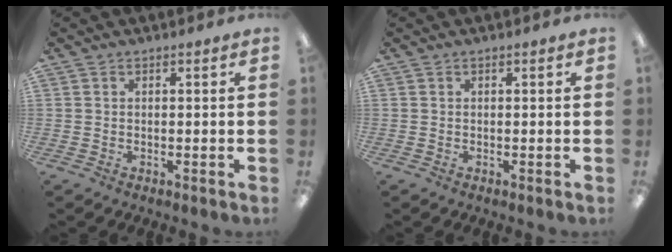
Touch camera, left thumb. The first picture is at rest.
{"total": 0.0}